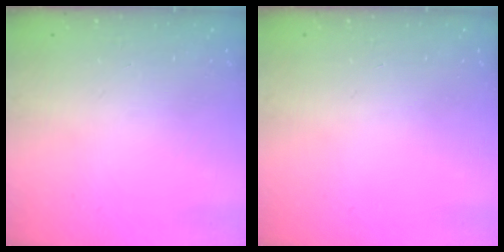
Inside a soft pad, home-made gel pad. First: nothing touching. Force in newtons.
{"total": 0.0}